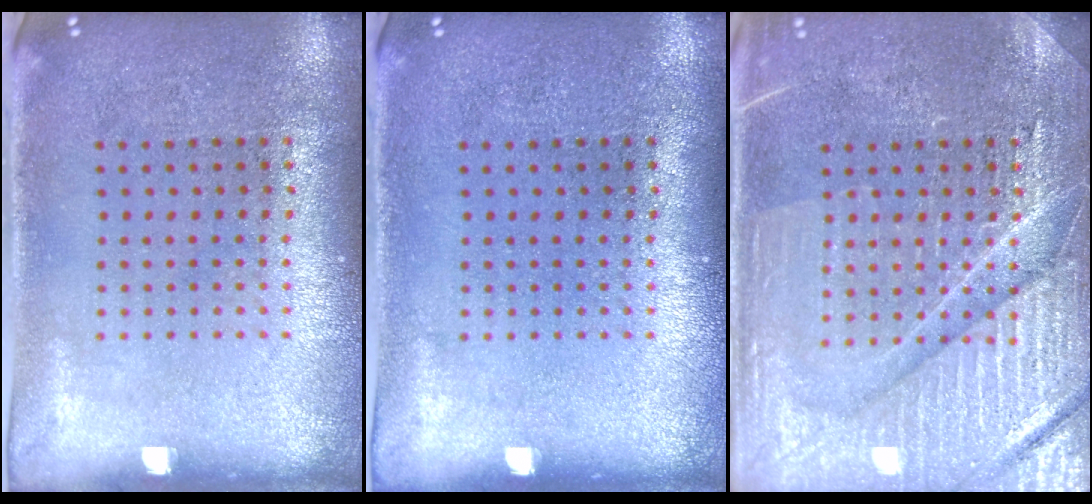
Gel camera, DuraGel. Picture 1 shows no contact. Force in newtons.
{"total": 0.0}
{"total": 4.4, "press": 4.3, "slide": 0.6}